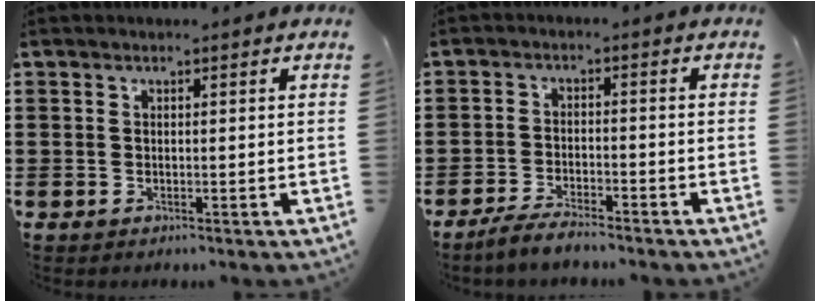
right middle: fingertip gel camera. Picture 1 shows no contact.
{"total": 3.6, "force": [-3.4, 0.4, 1.1], "torque": [-0.027, 0.003, -0.071]}